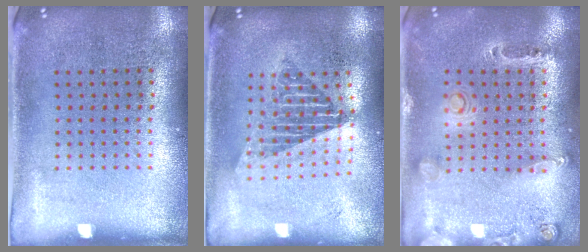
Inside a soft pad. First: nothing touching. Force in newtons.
{"total": 1.7, "press": 1.4, "slide": 1.1}
{"total": 0.5, "press": 0.4, "slide": 0.3}